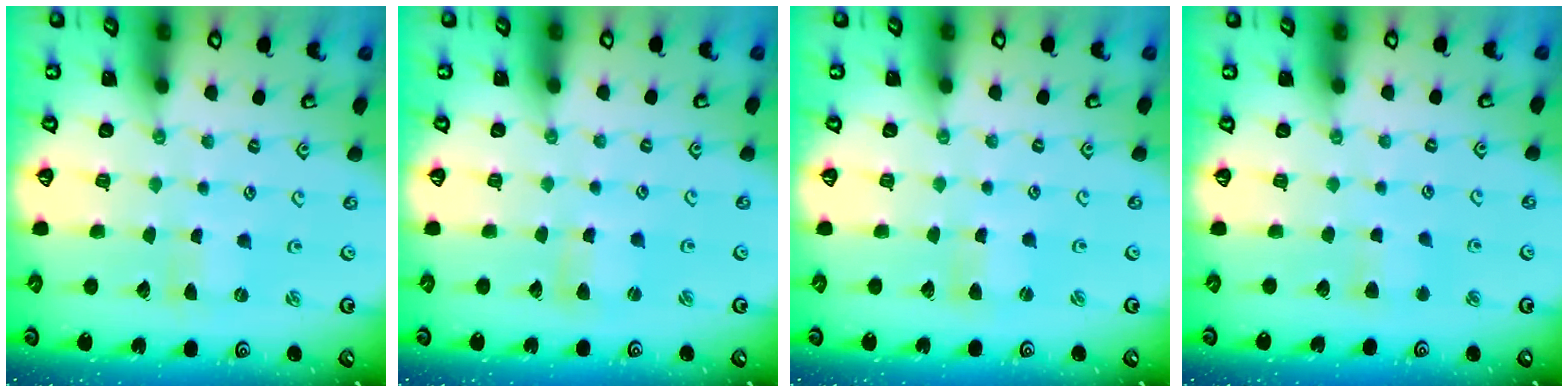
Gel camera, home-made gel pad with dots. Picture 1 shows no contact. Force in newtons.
{"total": 2.5, "press": 2.5, "slide": 0.3}
{"total": 1.7, "press": 1.7, "slide": 0.3}
{"total": 3.5, "press": 3.5, "slide": 0.4}